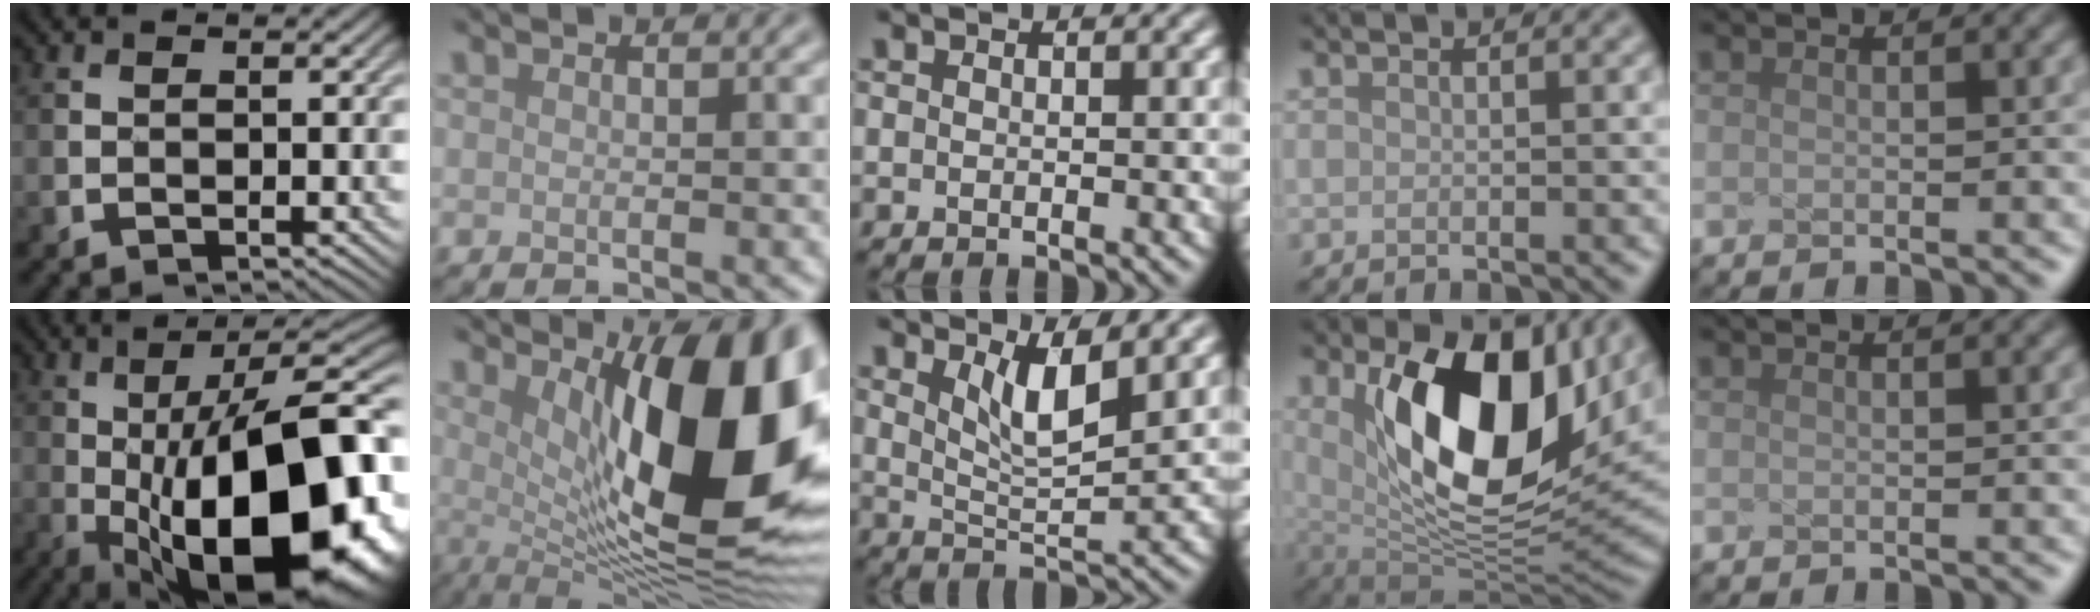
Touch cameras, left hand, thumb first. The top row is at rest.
{"thumb": {"total": 22.4, "force": [-4.1, 8.9, 20.2], "torque": [-0.280, 0.015, -0.072]}, "index": {"total": 14.8, "force": [2.7, 5.0, 13.7], "torque": [-0.170, -0.009, 0.045]}, "middle": {"total": 4.2, "force": [2.0, 1.1, 3.6], "torque": [-0.071, -0.013, 0.040]}, "ring": {"total": 14.0, "force": [3.4, 7.1, 11.6], "torque": [-0.176, -0.024, 0.063]}, "little": {"total": 0.7, "force": [0.5, 0.3, 0.5], "torque": [-0.002, 0.001, 0.003]}}